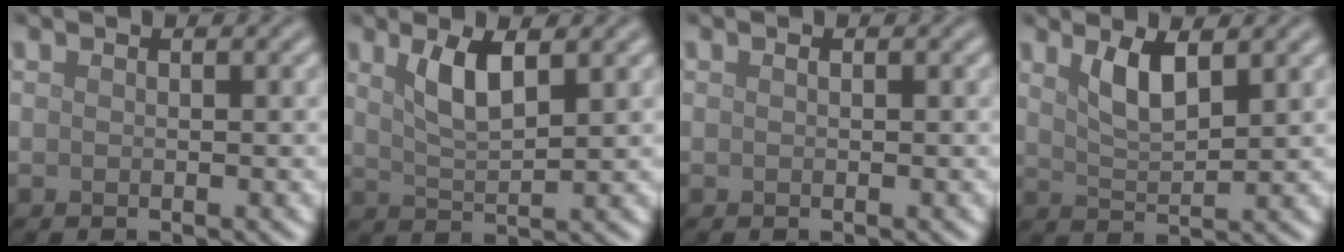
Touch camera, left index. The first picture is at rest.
{"total": 3.6, "force": [1.7, 1.0, 3.0], "torque": [-0.059, -0.002, 0.035]}
{"total": 0.0}
{"total": 3.3, "force": [1.8, 1.0, 2.6], "torque": [-0.054, -0.005, 0.038]}